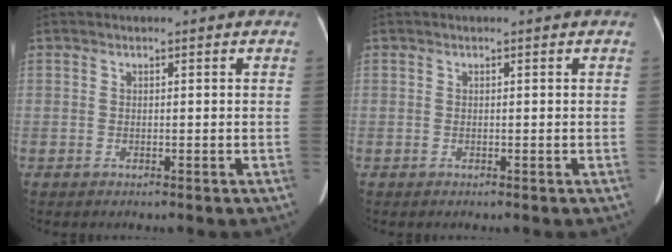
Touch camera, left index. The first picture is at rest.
{"total": 0.0}